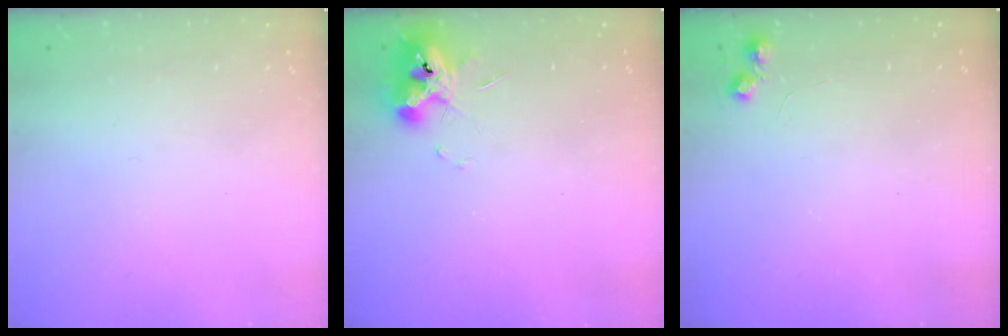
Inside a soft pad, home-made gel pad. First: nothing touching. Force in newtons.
{"total": 10.9, "press": 10.9, "slide": 0.8}
{"total": 4.9, "press": 4.9, "slide": 0.7}